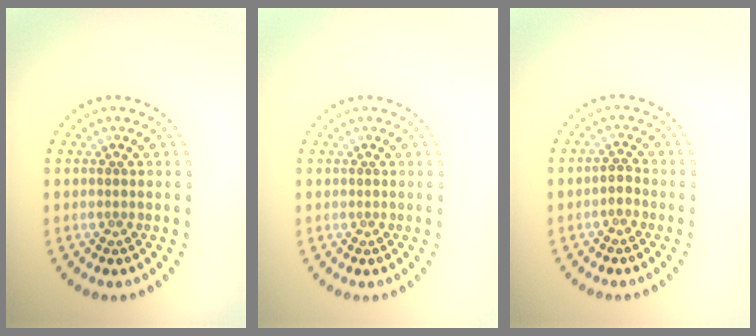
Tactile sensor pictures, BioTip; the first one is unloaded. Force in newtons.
{"total": 0.0}
{"total": 1.1, "press": 0.9, "slide": 0.6}